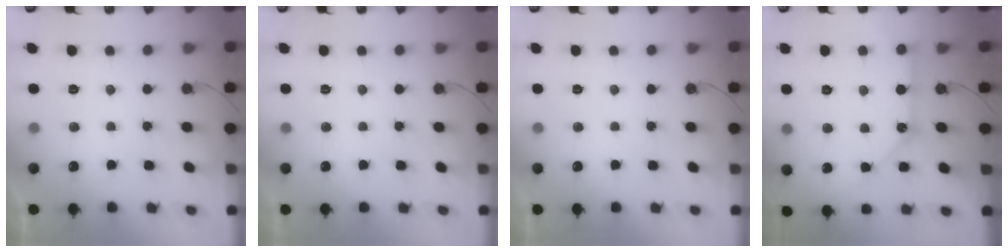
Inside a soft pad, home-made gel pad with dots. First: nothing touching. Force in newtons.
{"total": 0.0}
{"total": 0.0}
{"total": 10.4, "press": 10.4, "slide": 0.9}